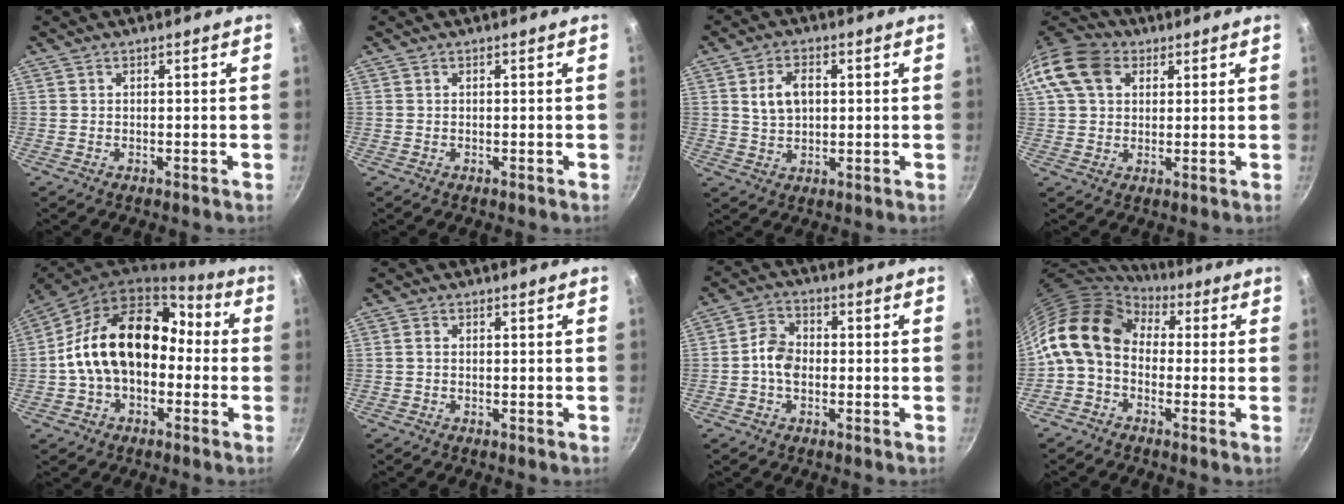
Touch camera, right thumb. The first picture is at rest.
{"total": 0.0}
{"total": 6.7, "force": [1.4, 4.4, 4.8], "torque": [-0.074, 0.003, 0.028]}
{"total": 12.5, "force": [4.1, 9.4, 7.1], "torque": [-0.126, 0.018, 0.062]}
{"total": 19.0, "force": [-1.0, 13.4, 13.4], "torque": [-0.197, 0.060, -0.023]}
{"total": 1.0, "force": [-0.1, 0.7, 0.7], "torque": [-0.014, 0.004, -0.003]}
{"total": 5.6, "force": [-0.9, 4.1, 3.7], "torque": [-0.053, 0.022, -0.027]}
{"total": 12.6, "force": [1.1, 9.2, 8.5], "torque": [-0.138, 0.028, -0.005]}